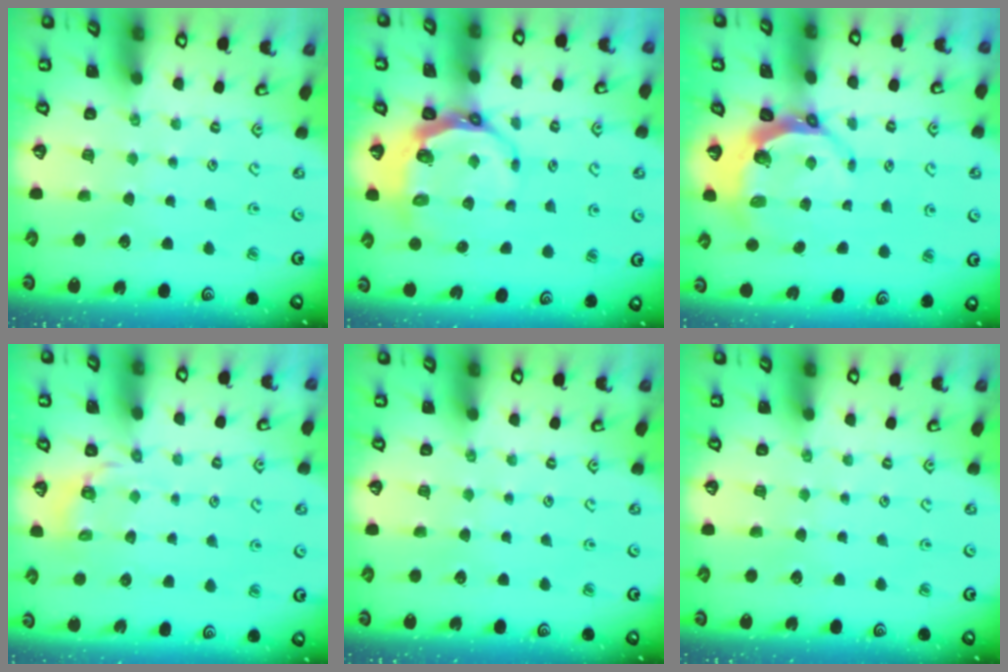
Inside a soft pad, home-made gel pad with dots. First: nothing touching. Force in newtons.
{"total": 8.1, "press": 7.4, "slide": 3.4}
{"total": 6.7, "press": 5.3, "slide": 4.2}
{"total": 3.4, "press": 2.3, "slide": 2.5}
{"total": 0.0}
{"total": 0.0}